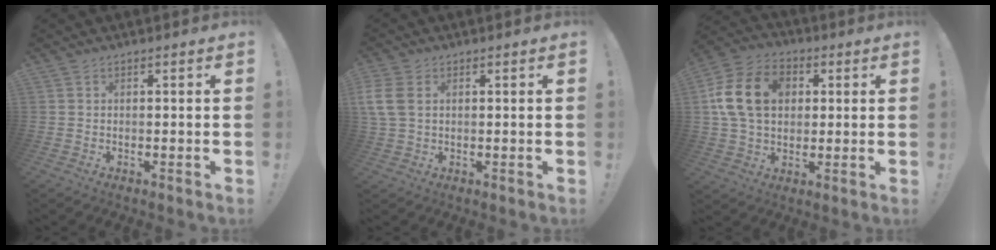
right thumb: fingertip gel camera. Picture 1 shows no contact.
{"total": 7.0, "force": [2.0, 4.8, 4.7], "torque": [-0.107, -0.005, 0.039]}
{"total": 17.7, "force": [3.5, 13.2, 11.2], "torque": [-0.216, 0.006, 0.067]}